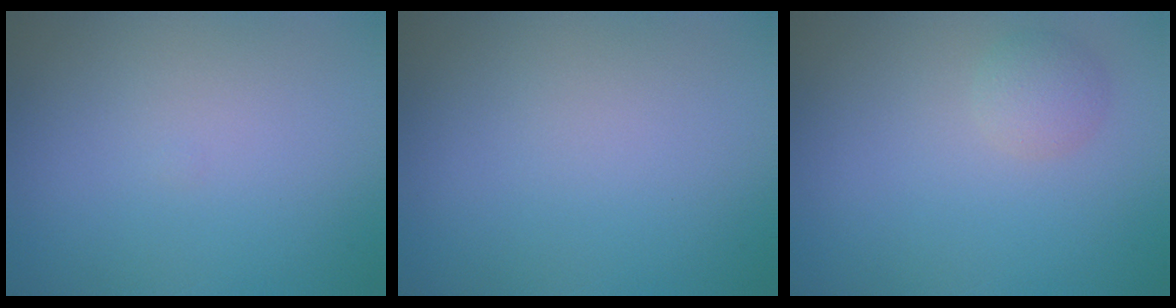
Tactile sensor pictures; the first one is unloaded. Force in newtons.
{"total": 0.0}
{"total": 1.6, "press": 1.6, "slide": 0.1}